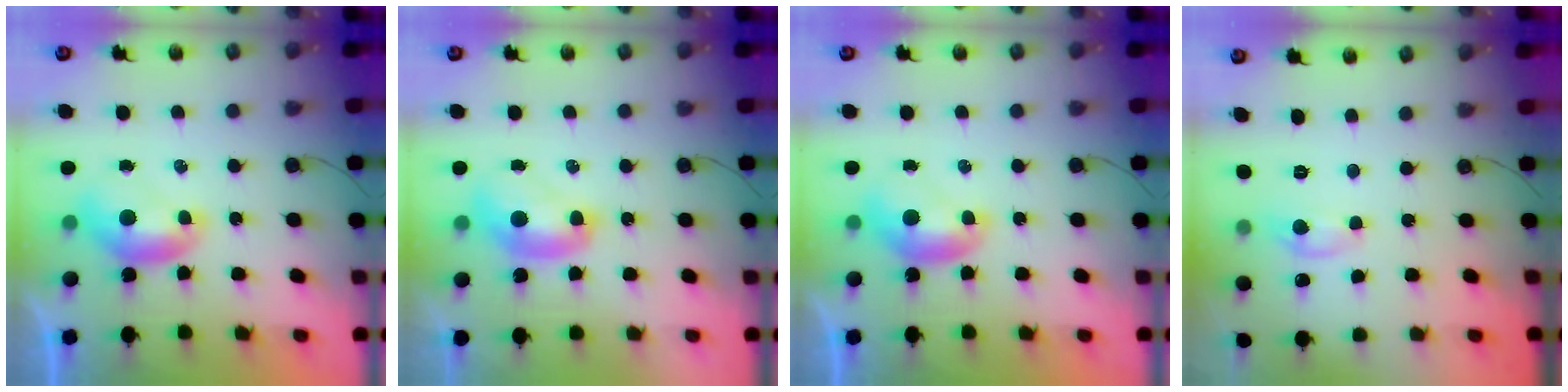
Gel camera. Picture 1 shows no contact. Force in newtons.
{"total": 2.1, "press": 2.1, "slide": 0.2}
{"total": 0.0}
{"total": 0.0}